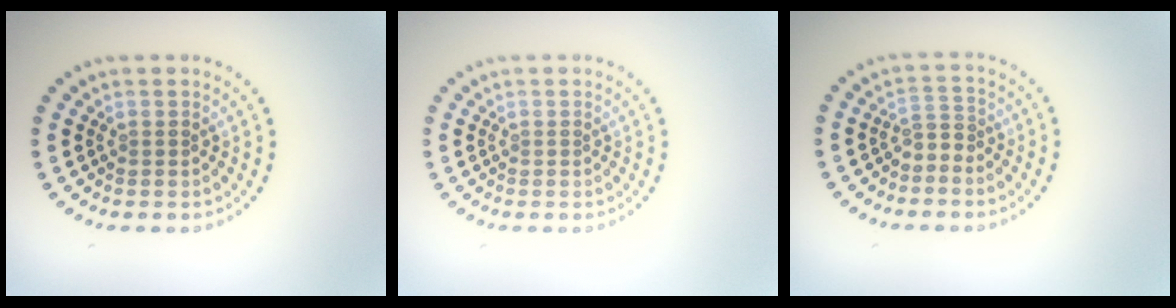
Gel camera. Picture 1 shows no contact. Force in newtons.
{"total": 0.0}
{"total": 1.6, "press": 1.0, "slide": 1.2}